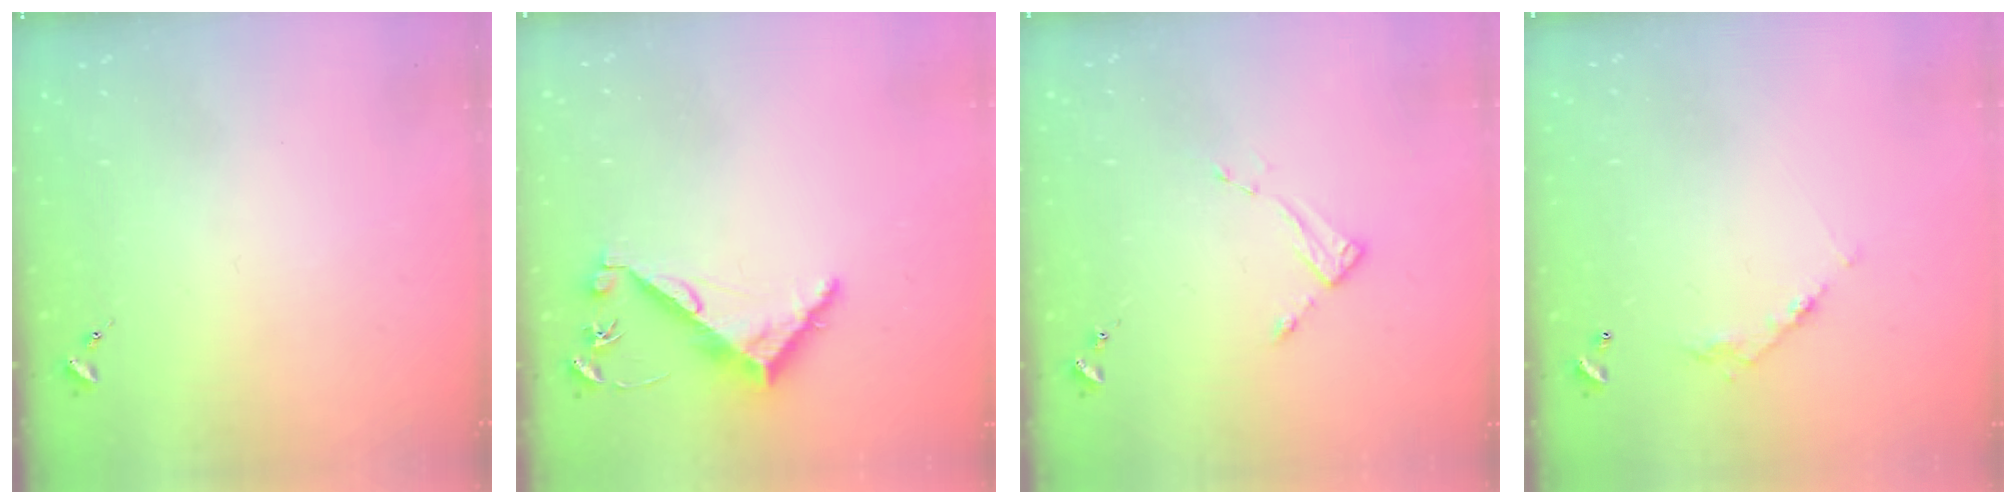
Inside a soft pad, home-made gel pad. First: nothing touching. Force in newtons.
{"total": 6.7, "press": 6.6, "slide": 0.7}
{"total": 2.6, "press": 2.6, "slide": 0.4}
{"total": 6.0, "press": 6.0, "slide": 0.3}